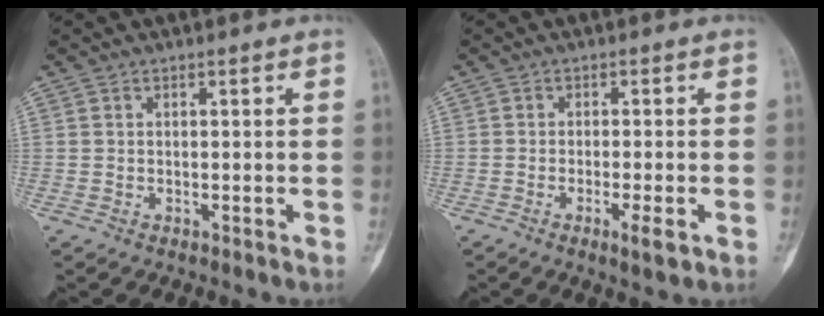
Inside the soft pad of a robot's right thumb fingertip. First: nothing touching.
{"total": 3.6, "force": [-1.6, 0.5, 3.2], "torque": [-0.053, -0.004, -0.028]}